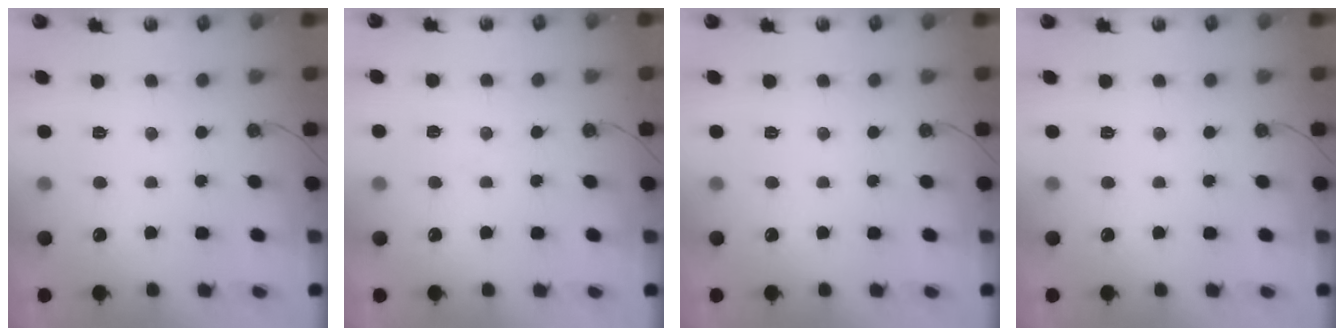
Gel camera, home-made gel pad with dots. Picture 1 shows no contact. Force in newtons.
{"total": 3.3, "press": 3.2, "slide": 0.6}
{"total": 0.0}
{"total": 0.0}